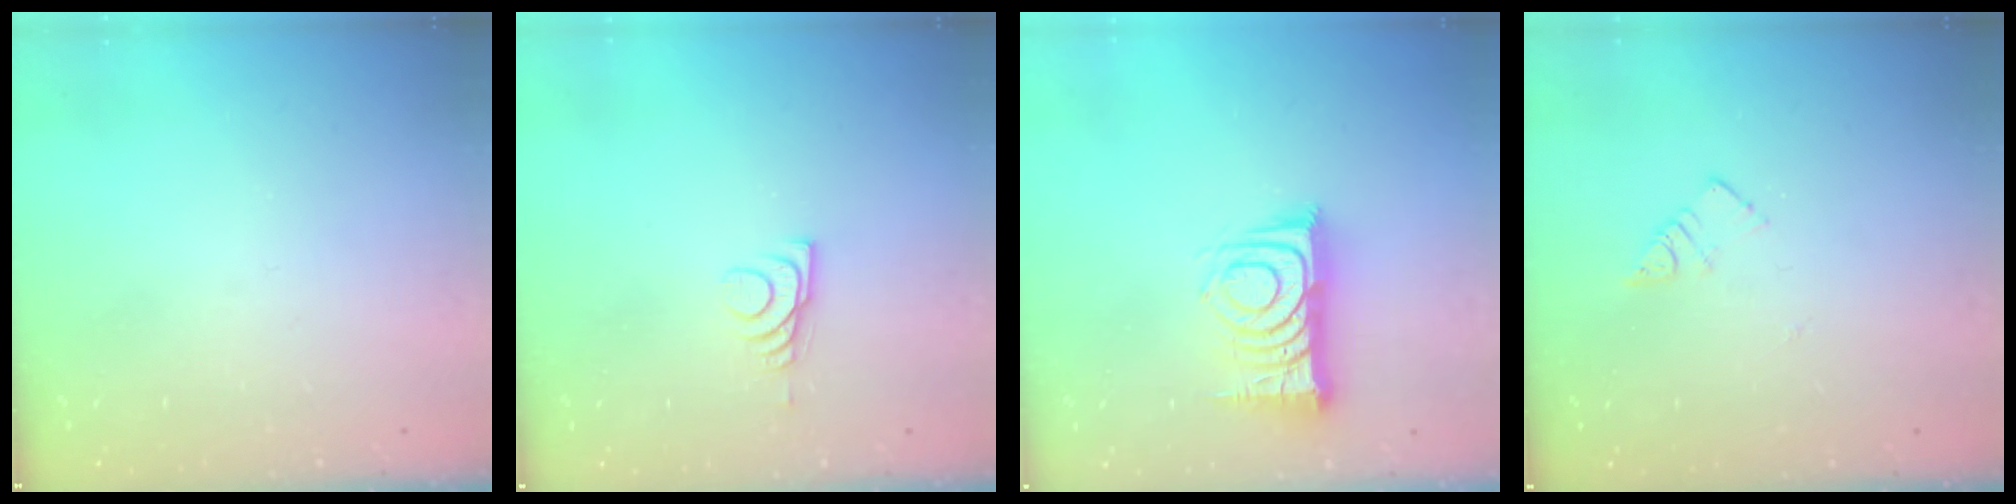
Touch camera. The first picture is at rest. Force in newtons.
{"total": 6.6, "press": 6.6, "slide": 0.9}
{"total": 12.7, "press": 12.6, "slide": 0.9}
{"total": 4.6, "press": 4.6, "slide": 0.2}